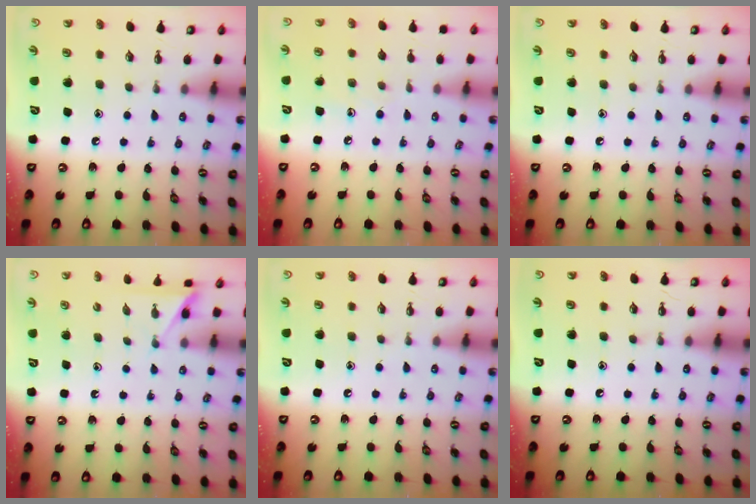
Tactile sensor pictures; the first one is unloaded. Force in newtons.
{"total": 5.1, "press": 5.0, "slide": 0.5}
{"total": 0.0}
{"total": 3.1, "press": 3.0, "slide": 0.3}
{"total": 0.0}
{"total": 0.0}